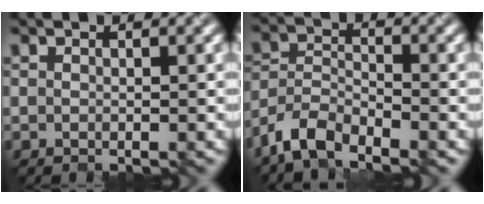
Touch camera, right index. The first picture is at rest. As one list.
[{"total": 4.6, "force": [-3.8, 1.5, 2.1], "torque": [-0.037, -0.004, -0.083]}]